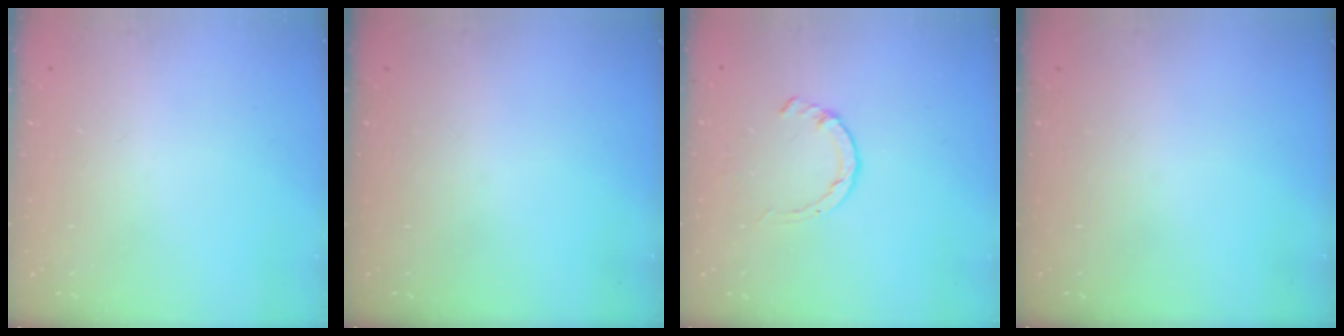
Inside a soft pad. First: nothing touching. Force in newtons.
{"total": 0.0}
{"total": 1.4, "press": 1.4, "slide": 0.3}
{"total": 0.0}